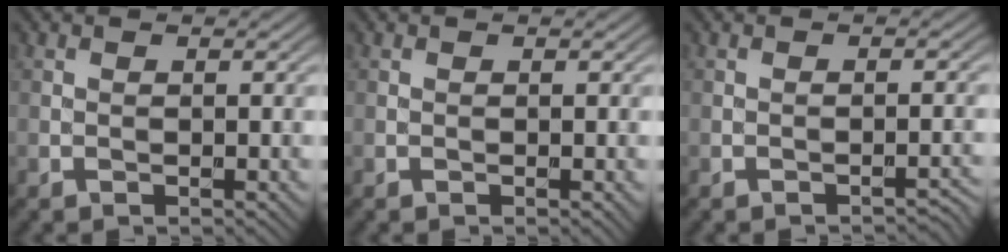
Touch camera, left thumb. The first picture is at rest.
{"total": 0.0}
{"total": 1.2, "force": [-1.2, 0.0, 0.4], "torque": [0.001, 0.009, -0.018]}